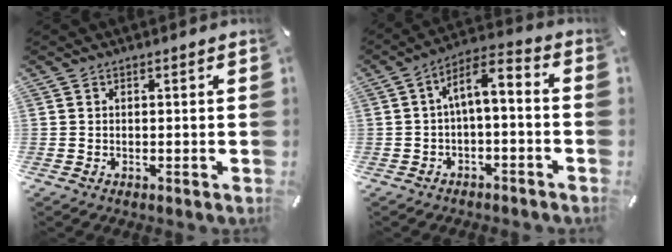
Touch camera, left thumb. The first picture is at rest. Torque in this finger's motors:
{"motor_torque": [0.92, 2.29, 0.88, -0.48, 0.50]}